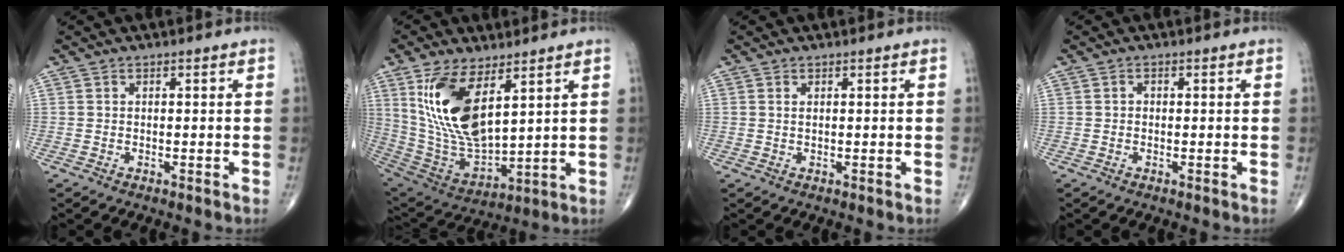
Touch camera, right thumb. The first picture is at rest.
{"total": 17.1, "force": [6.8, 7.6, 13.7], "torque": [-0.257, -0.029, 0.151]}
{"total": 0.6, "force": [0.3, 0.2, 0.4], "torque": [-0.010, 0.002, 0.006]}
{"total": 0.7, "force": [0.0, 0.6, 0.4], "torque": [-0.004, 0.002, -0.003]}